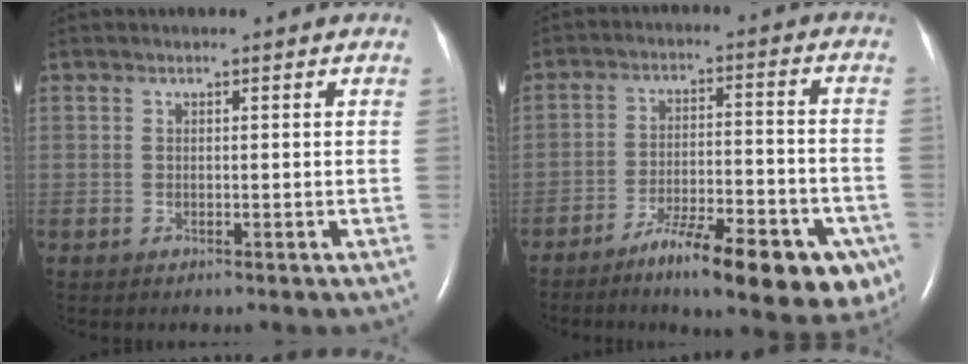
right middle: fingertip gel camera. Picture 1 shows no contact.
{"total": 16.9, "force": [-10.7, 4.3, 12.4], "torque": [-0.119, 0.015, -0.155]}